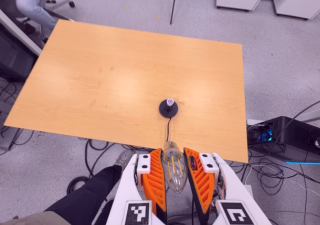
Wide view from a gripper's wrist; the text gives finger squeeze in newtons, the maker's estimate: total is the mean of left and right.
{"total": 17.8, "left": 18.4, "right": 17.2}